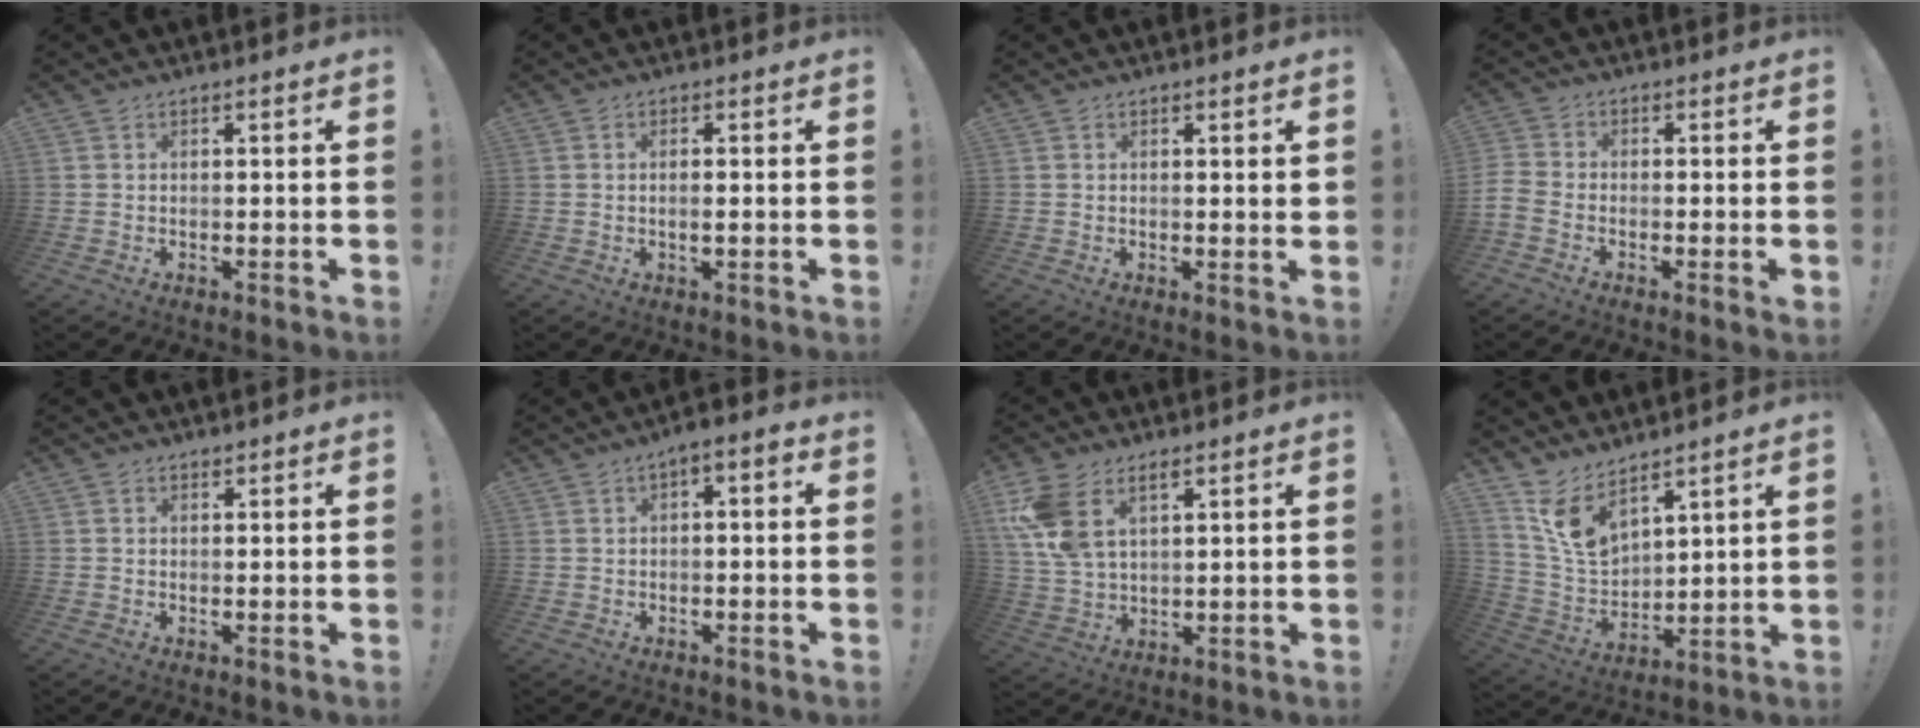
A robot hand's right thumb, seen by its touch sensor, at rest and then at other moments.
{"total": 1.9, "force": [-0.2, 0.2, 1.9], "torque": [-0.029, -0.003, -0.005]}
{"total": 1.4, "force": [0.9, 0.2, 1.0], "torque": [-0.007, -0.005, 0.012]}
{"total": 4.2, "force": [-2.1, 2.2, 2.9], "torque": [-0.065, -0.004, -0.036]}
{"total": 0.6, "force": [0.6, 0.2, 0.1], "torque": [0.003, -0.003, 0.011]}
{"total": 2.8, "force": [-1.0, 1.2, 2.3], "torque": [-0.035, 0.010, -0.022]}
{"total": 9.8, "force": [5.0, 5.5, 6.3], "torque": [-0.128, -0.014, 0.098]}
{"total": 10.9, "force": [8.4, 5.0, 4.8], "torque": [-0.094, -0.062, 0.165]}